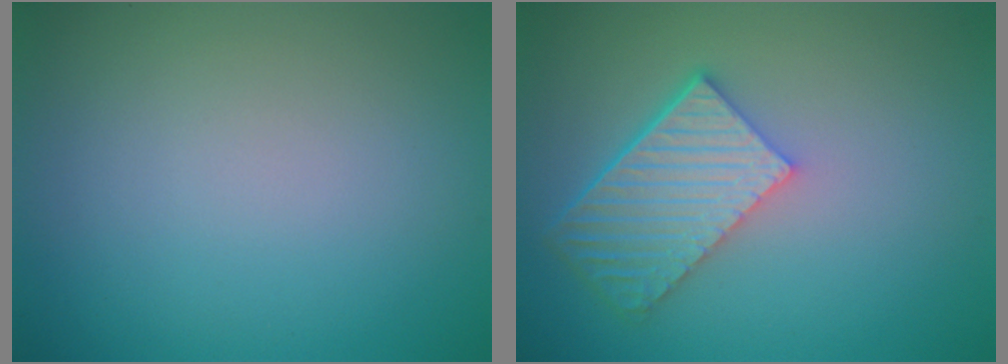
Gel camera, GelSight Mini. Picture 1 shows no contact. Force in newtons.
{"total": 5.7, "press": 4.1, "slide": 3.9}